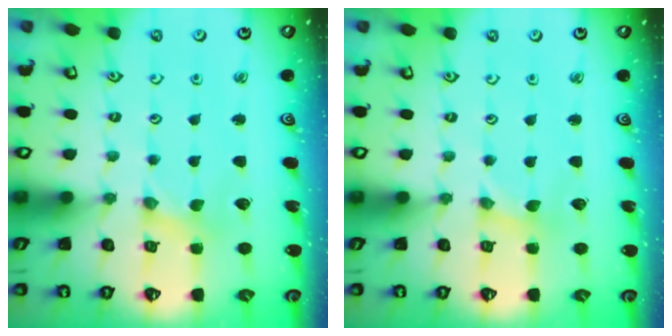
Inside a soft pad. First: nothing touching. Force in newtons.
{"total": 0.0}